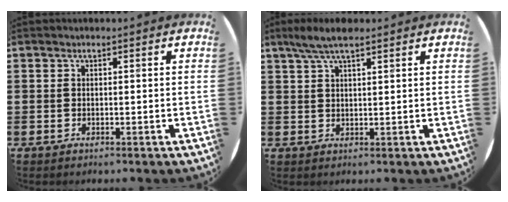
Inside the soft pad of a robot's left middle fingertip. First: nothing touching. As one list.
[{"total": 4.4, "force": [3.2, 0.9, 2.8], "torque": [-0.062, 0.003, 0.058]}]